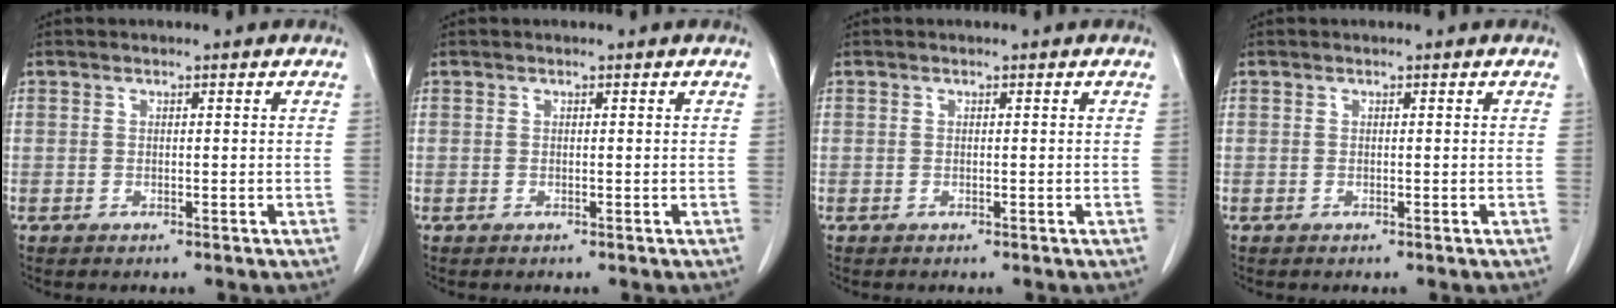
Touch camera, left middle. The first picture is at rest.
{"total": 0.0}
{"total": 0.0}
{"total": 0.0}